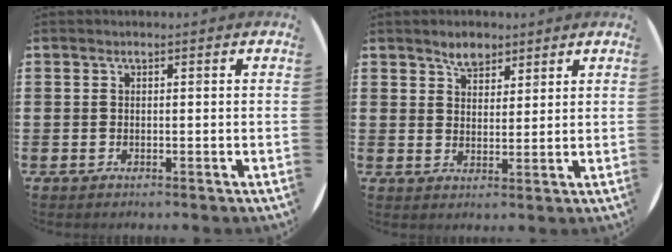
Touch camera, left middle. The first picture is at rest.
{"total": 3.3, "force": [2.8, 1.6, 0.6], "torque": [-0.010, 0.001, 0.053]}